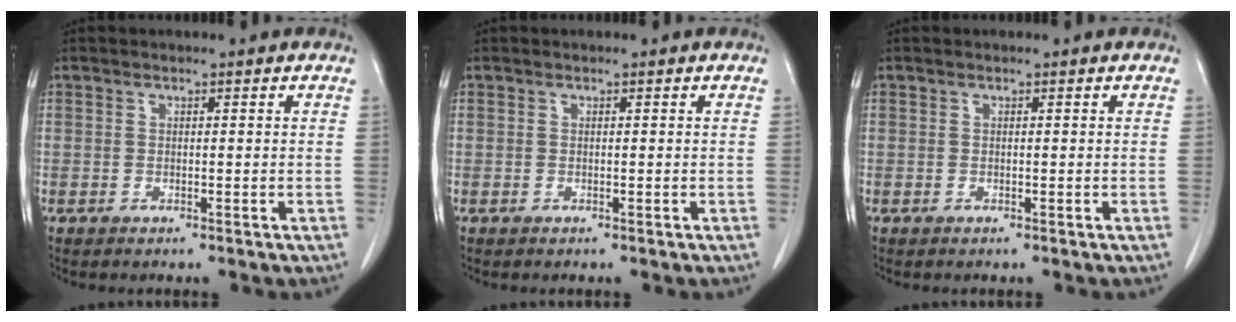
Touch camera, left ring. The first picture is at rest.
{"total": 0.0}
{"total": 0.0}